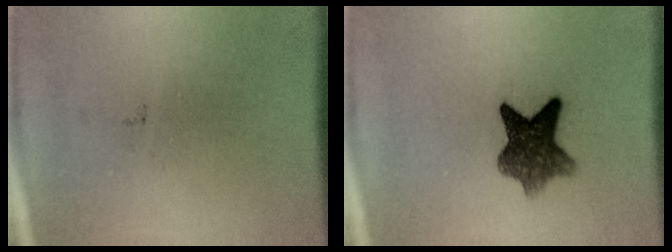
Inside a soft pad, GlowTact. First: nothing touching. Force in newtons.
{"total": 7.4}